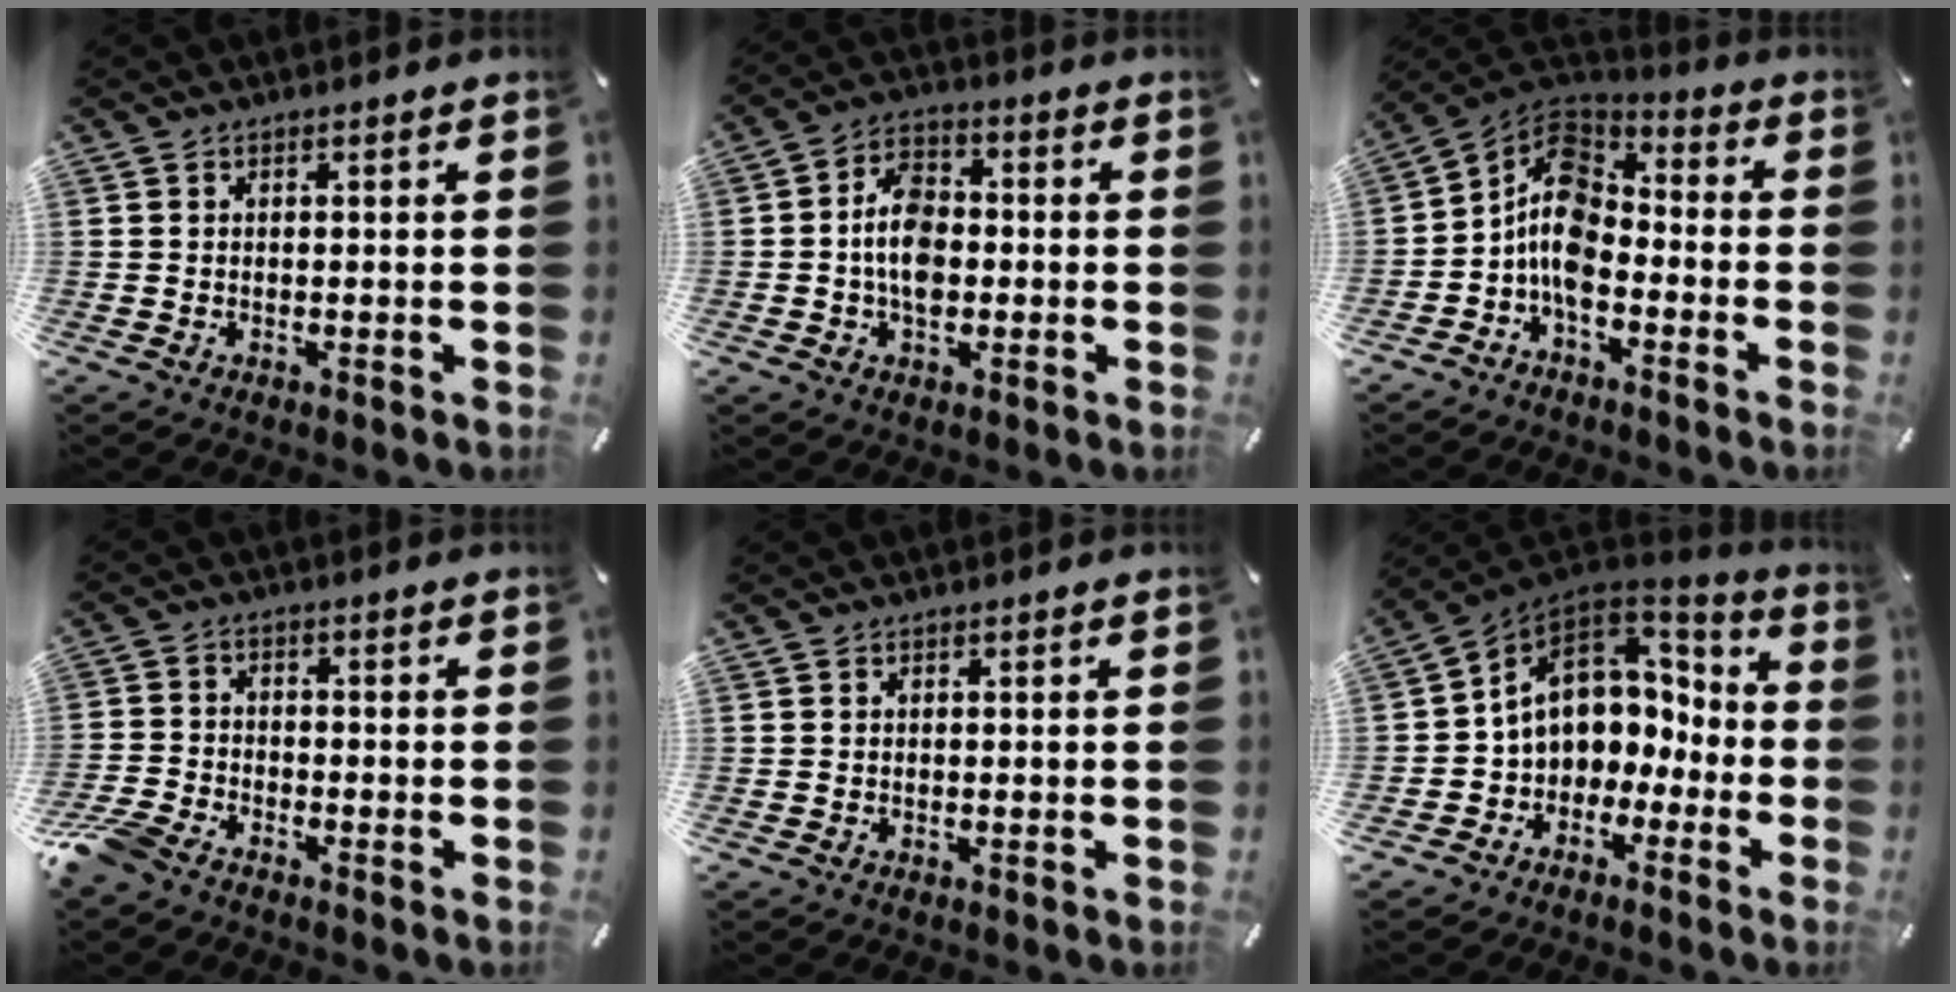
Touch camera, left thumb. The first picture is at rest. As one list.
[{"total": 9.0, "force": [-1.4, 6.1, 6.5], "torque": [-0.118, 0.011, -0.027]}, {"total": 11.5, "force": [-4.6, 7.4, 7.6], "torque": [-0.159, 0.024, -0.089]}, {"total": 5.1, "force": [-4.4, 1.9, 1.7], "torque": [-0.058, 0.009, -0.093]}, {"total": 0.0}, {"total": 10.5, "force": [1.7, 9.3, 4.4], "torque": [-0.096, -0.002, 0.043]}]